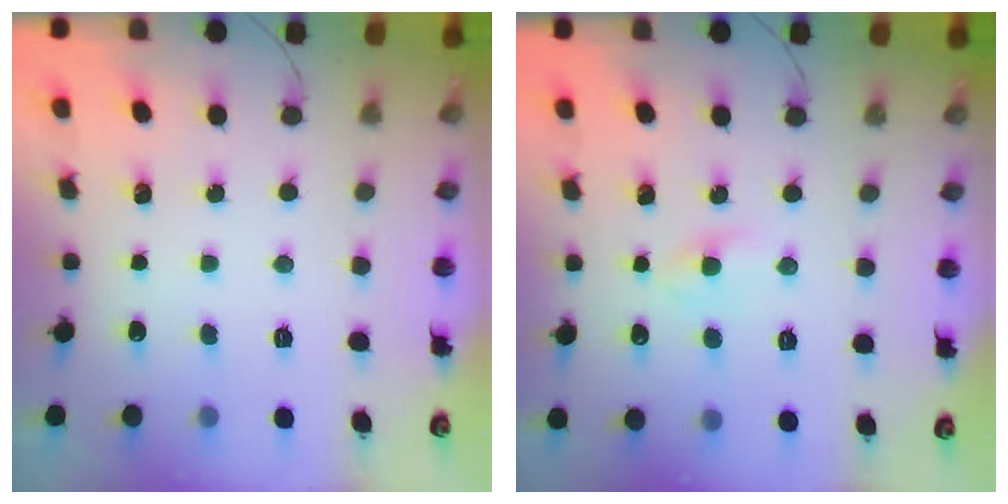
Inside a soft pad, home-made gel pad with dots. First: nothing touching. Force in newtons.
{"total": 3.1, "press": 2.9, "slide": 0.9}